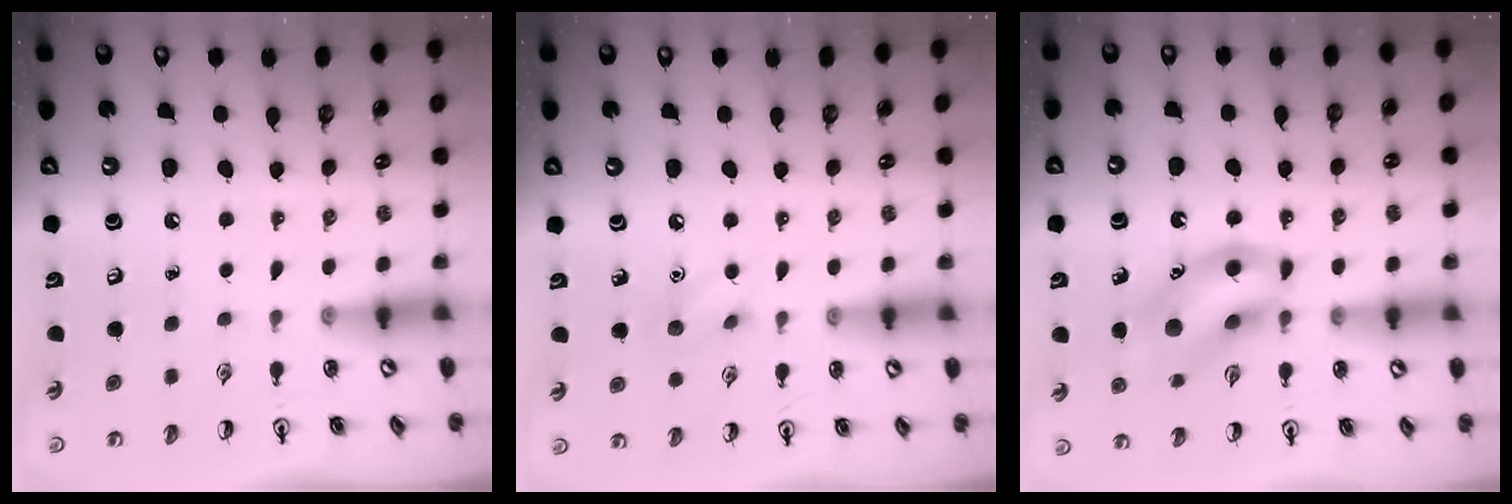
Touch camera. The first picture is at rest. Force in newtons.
{"total": 6.7, "press": 6.4, "slide": 1.9}
{"total": 12.6, "press": 12.4, "slide": 2.1}